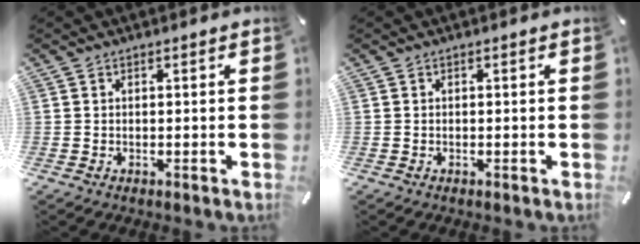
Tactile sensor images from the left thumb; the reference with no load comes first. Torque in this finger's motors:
{"motor_torque": [0.00, 0.00, 0.00, 0.00, 0.00]}